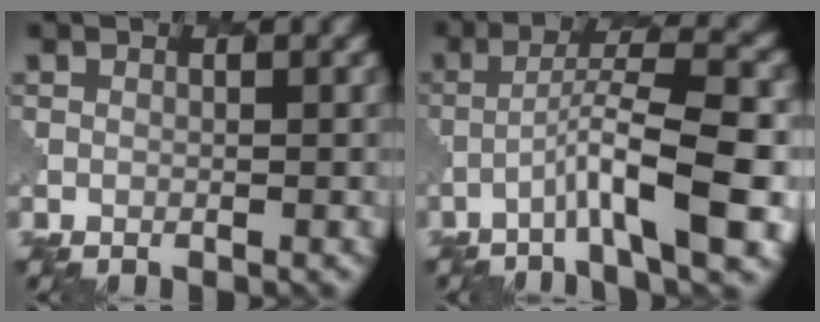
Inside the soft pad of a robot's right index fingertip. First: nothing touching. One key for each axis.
{"total": 7.6, "fx": -3.0, "fy": 1.0, "fz": 6.9, "tx": -0.112, "ty": 0.016, "tz": -0.055}